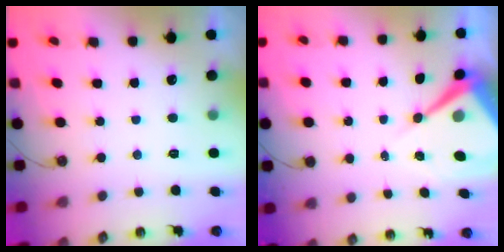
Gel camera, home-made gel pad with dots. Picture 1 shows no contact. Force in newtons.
{"total": 9.4, "press": 9.3, "slide": 0.8}